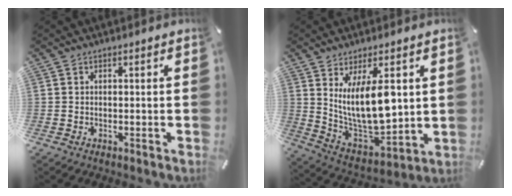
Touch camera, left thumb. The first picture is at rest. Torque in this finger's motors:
{"motor_torque": [2.39, 2.61, 1.53, -1.24, 0.22]}